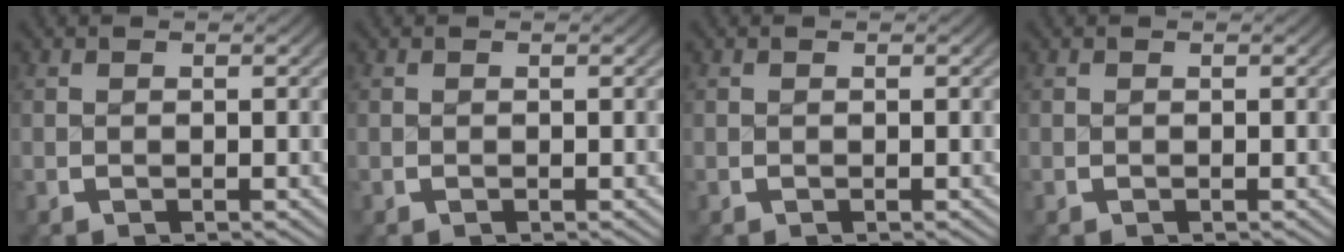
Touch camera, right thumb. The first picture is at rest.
{"total": 0.0}
{"total": 0.0}
{"total": 0.0}